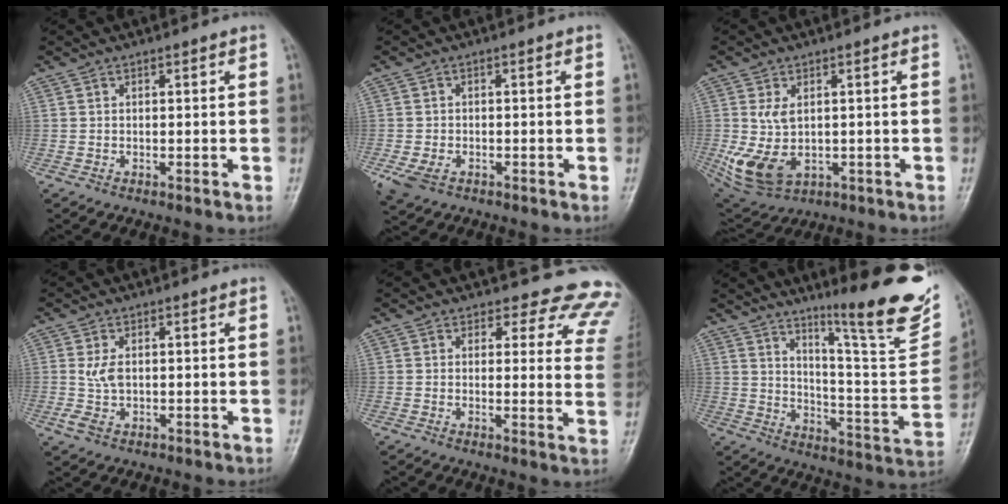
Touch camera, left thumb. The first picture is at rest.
{"total": 4.5, "force": [-2.0, 3.0, 2.8], "torque": [-0.067, -0.002, -0.031]}
{"total": 9.3, "force": [-0.4, 6.0, 7.1], "torque": [-0.136, -0.006, 0.011]}
{"total": 3.4, "force": [0.0, 2.0, 2.7], "torque": [-0.057, 0.000, 0.004]}
{"total": 14.2, "force": [13.1, 5.2, 1.2], "torque": [0.046, -0.108, 0.104]}
{"total": 20.7, "force": [14.9, 2.3, 14.1], "torque": [-0.170, -0.105, 0.222]}